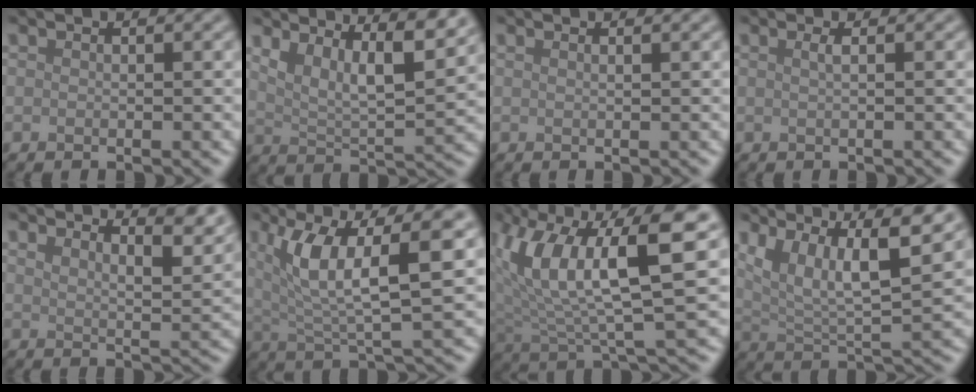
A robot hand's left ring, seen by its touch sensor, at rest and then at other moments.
{"total": 7.2, "force": [4.7, 1.9, 5.2], "torque": [-0.096, 0.001, 0.081]}
{"total": 0.9, "force": [0.6, 0.3, 0.6], "torque": [-0.005, -0.001, 0.003]}
{"total": 1.2, "force": [0.3, 0.5, 1.1], "torque": [-0.013, 0.002, -0.001]}
{"total": 5.5, "force": [4.4, 1.6, 2.9], "torque": [-0.028, 0.006, 0.055]}
{"total": 8.2, "force": [2.8, 2.2, 7.3], "torque": [-0.140, -0.003, 0.054]}
{"total": 11.4, "force": [3.9, 4.2, 9.9], "torque": [-0.186, 0.005, 0.071]}
{"total": 10.9, "force": [5.6, 2.9, 8.9], "torque": [-0.144, 0.014, 0.084]}